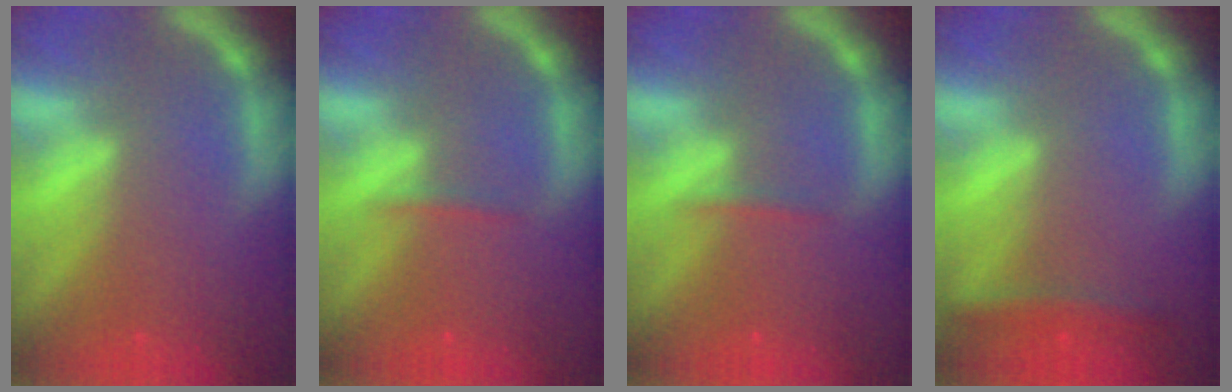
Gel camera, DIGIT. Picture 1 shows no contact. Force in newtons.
{"total": 0.9}
{"total": 0.9}
{"total": 2.4}